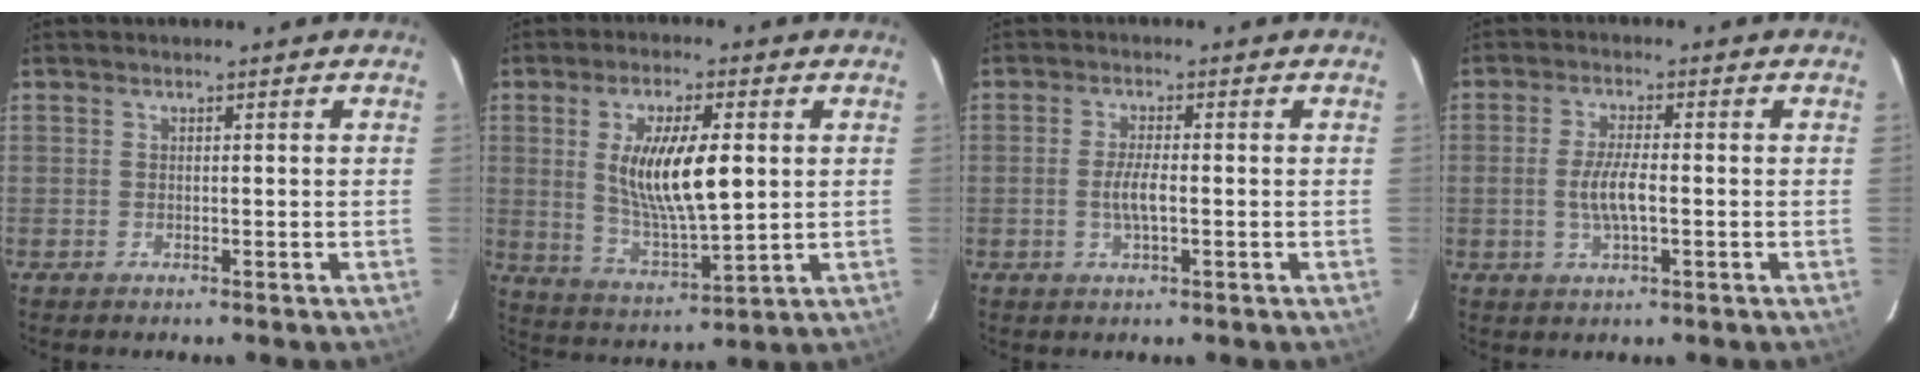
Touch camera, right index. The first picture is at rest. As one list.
[{"total": 13.6, "force": [2.1, 4.3, 12.7], "torque": [-0.232, -0.008, 0.047]}, {"total": 3.8, "force": [-0.8, 0.9, 3.6], "torque": [-0.071, -0.002, -0.013]}, {"total": 6.4, "force": [-1.0, 1.8, 6.0], "torque": [-0.119, -0.002, -0.018]}]